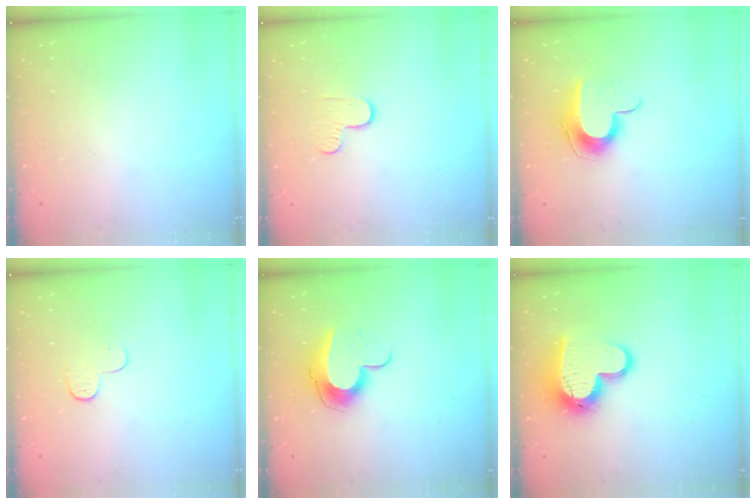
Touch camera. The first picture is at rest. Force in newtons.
{"total": 5.5, "press": 5.4, "slide": 0.6}
{"total": 9.9, "press": 9.9, "slide": 0.1}
{"total": 3.9, "press": 3.8, "slide": 0.4}
{"total": 10.7, "press": 10.6, "slide": 0.7}
{"total": 15.0, "press": 15.0, "slide": 1.0}